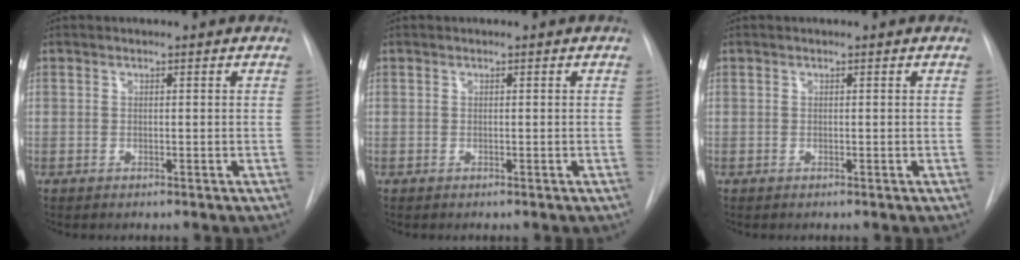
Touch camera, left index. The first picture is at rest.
{"total": 0.0}
{"total": 0.0}